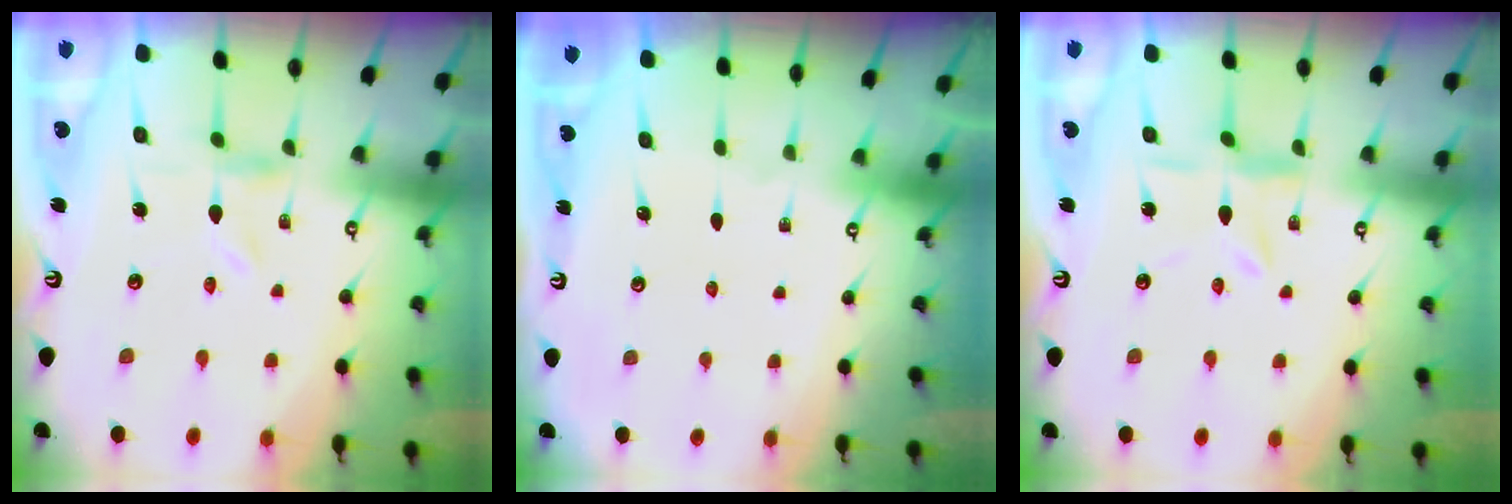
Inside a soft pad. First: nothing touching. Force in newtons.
{"total": 0.0}
{"total": 4.4, "press": 4.4, "slide": 0.4}